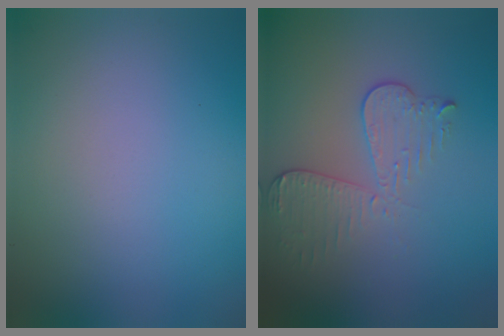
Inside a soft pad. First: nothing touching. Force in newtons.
{"total": 3.4, "press": 3.0, "slide": 1.5}